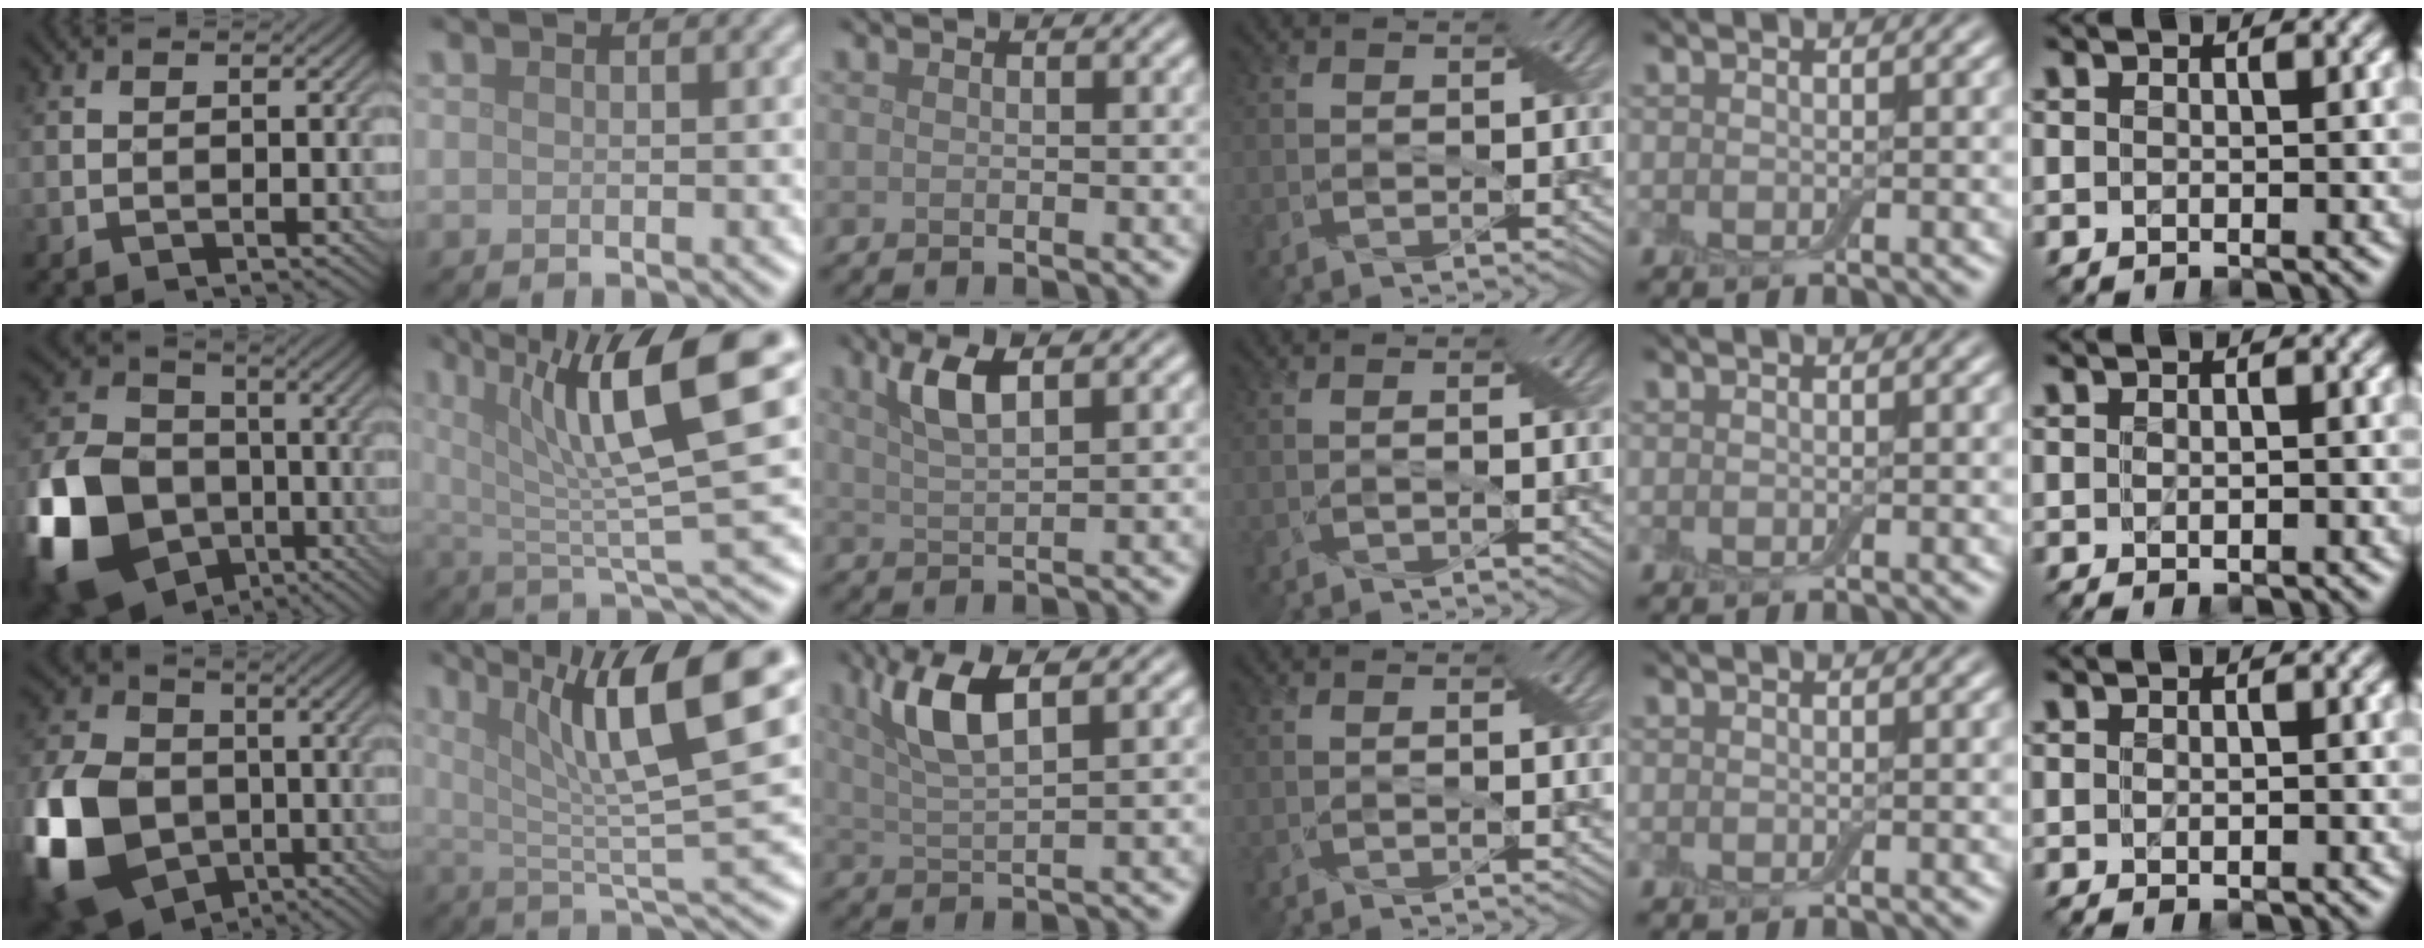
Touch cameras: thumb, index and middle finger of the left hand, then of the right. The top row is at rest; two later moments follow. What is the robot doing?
{"motion": "open", "object": "airpods case & airpods"}